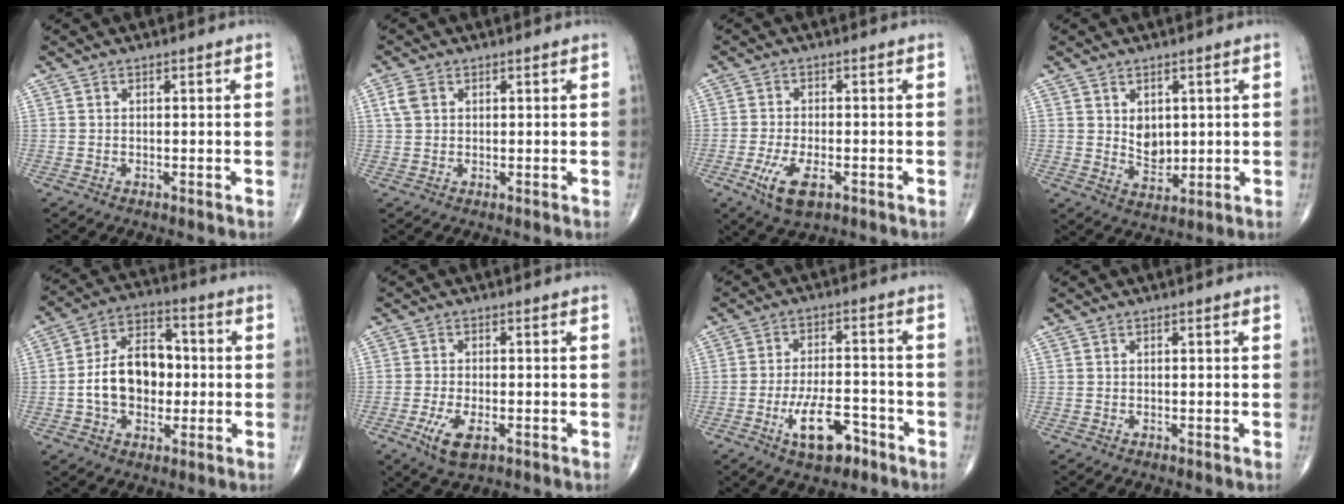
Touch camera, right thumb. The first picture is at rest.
{"total": 3.0, "force": [1.0, 2.2, 1.8], "torque": [-0.038, 0.006, 0.023]}
{"total": 6.9, "force": [-2.8, 3.0, 5.6], "torque": [-0.111, -0.002, -0.046]}
{"total": 5.3, "force": [1.2, 3.8, 3.5], "torque": [-0.037, -0.018, 0.032]}
{"total": 13.3, "force": [-1.0, 9.0, 9.7], "torque": [-0.138, 0.031, -0.024]}
{"total": 5.7, "force": [-2.3, 2.5, 4.6], "torque": [-0.090, -0.003, -0.039]}
{"total": 9.6, "force": [-5.0, 4.2, 7.1], "torque": [-0.114, 0.028, -0.080]}
{"total": 0.0}